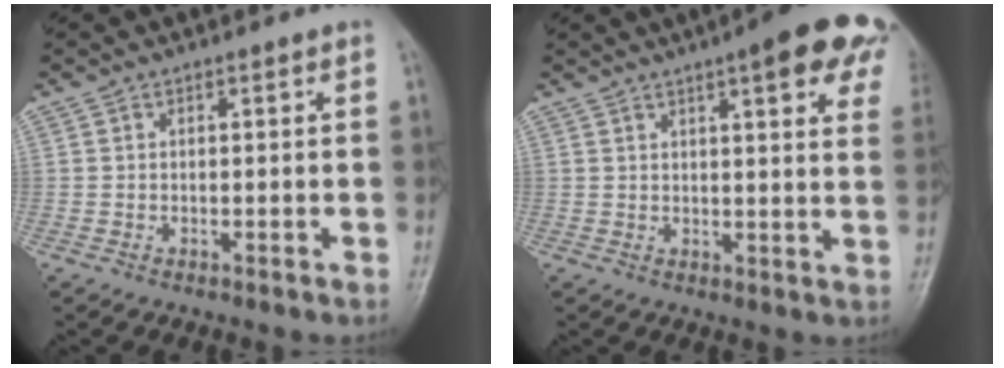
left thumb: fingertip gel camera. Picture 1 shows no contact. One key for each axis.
{"total": 16.1, "fx": 8.5, "fy": 4.1, "fz": 13.0, "tx": -0.144, "ty": -0.015, "tz": 0.095}